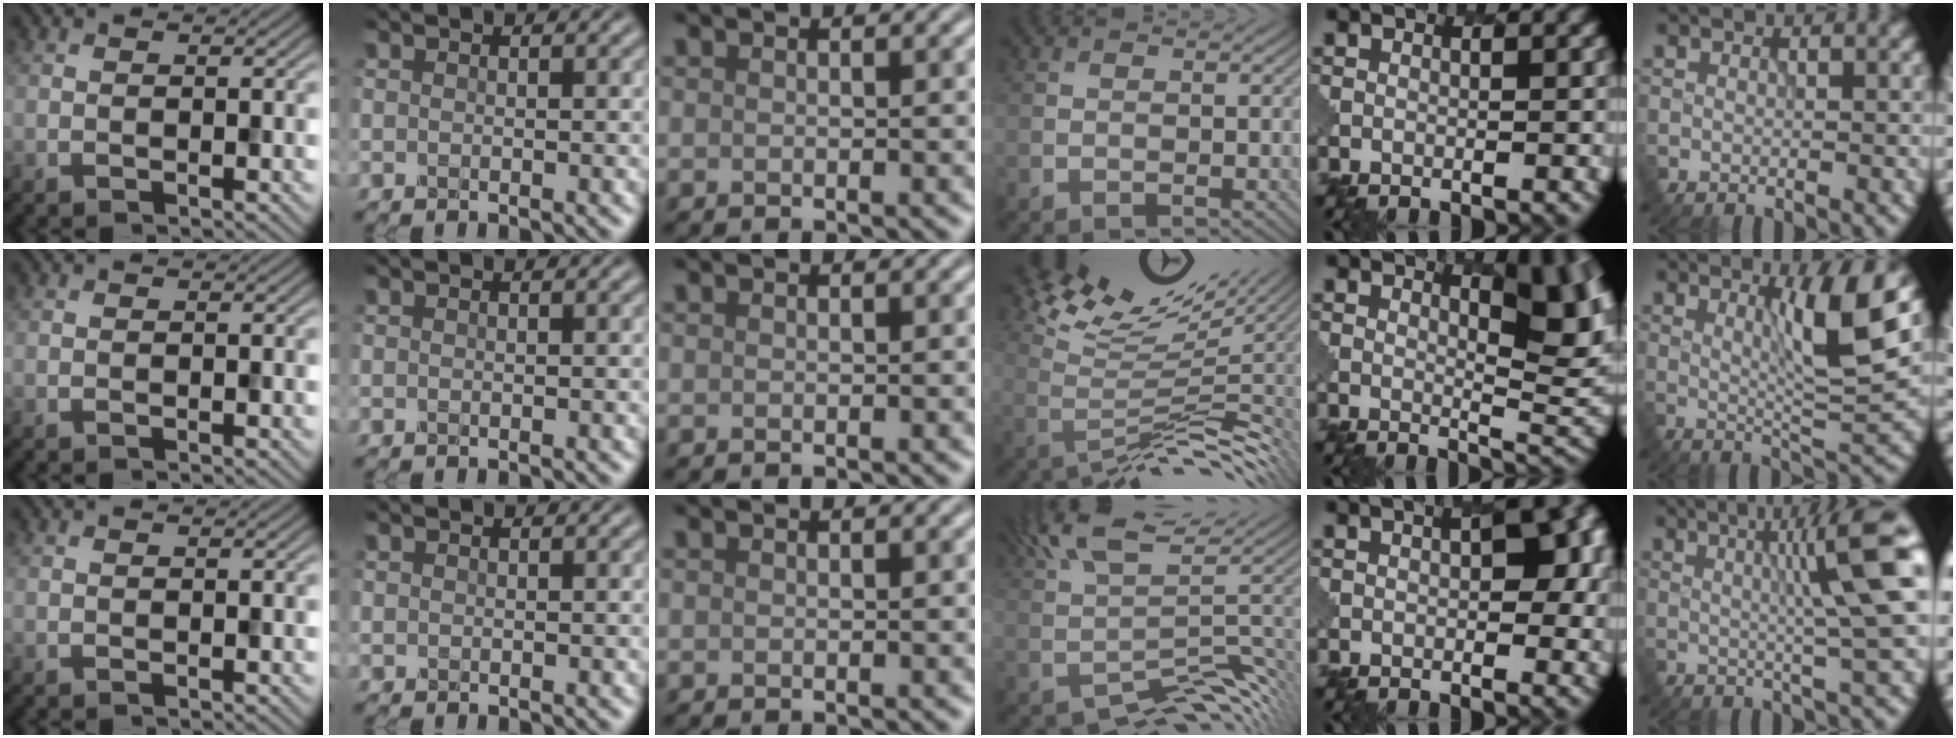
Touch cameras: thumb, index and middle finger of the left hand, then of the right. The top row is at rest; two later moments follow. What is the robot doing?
{"motion": "dispense", "object": "glue stick"}